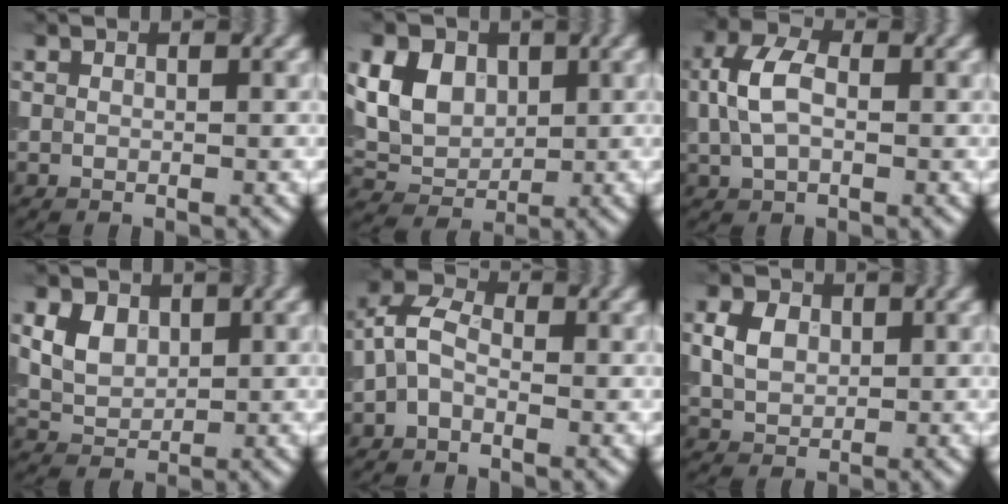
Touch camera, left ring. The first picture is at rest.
{"total": 7.8, "force": [2.7, 5.8, 4.5], "torque": [-0.102, 0.024, 0.053]}
{"total": 4.6, "force": [0.3, 2.8, 3.6], "torque": [-0.084, 0.013, 0.006]}
{"total": 4.6, "force": [1.8, 3.2, 2.7], "torque": [-0.066, 0.016, 0.038]}
{"total": 3.2, "force": [-1.1, 1.8, 2.3], "torque": [-0.048, 0.019, -0.024]}
{"total": 3.0, "force": [0.6, 2.3, 1.9], "torque": [-0.048, 0.009, 0.018]}